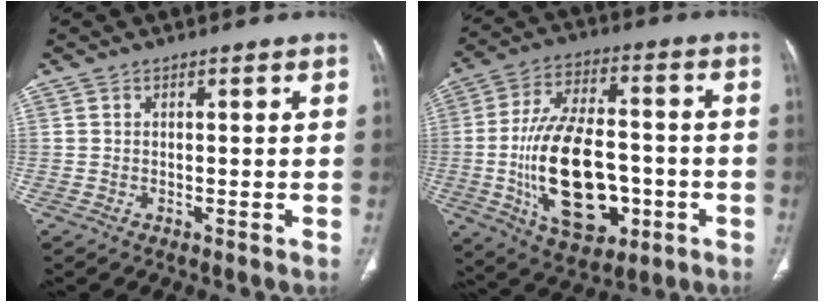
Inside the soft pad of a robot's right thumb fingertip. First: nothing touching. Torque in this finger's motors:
{"motor_torque": [0.75, 0.54, 2.19, -0.47, 0.73]}